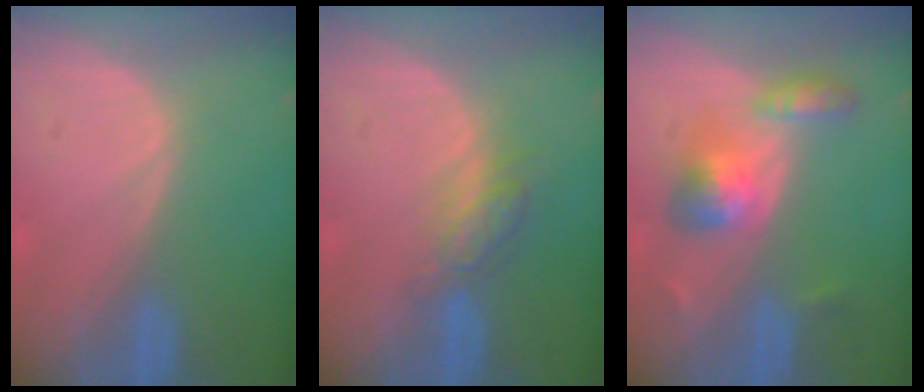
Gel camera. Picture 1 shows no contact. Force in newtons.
{"total": 4.8, "press": 4.2, "slide": 2.1}
{"total": 5.7, "press": 5.6, "slide": 1.0}